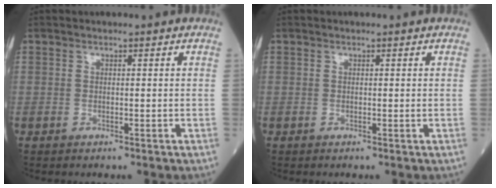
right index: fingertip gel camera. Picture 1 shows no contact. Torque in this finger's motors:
{"motor_torque": [0.03, 0.01, 0.07, 0.02]}